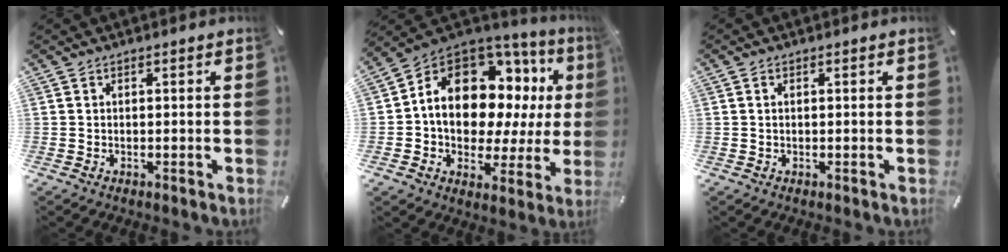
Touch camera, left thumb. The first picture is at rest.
{"total": 14.2, "force": [3.5, 9.8, 9.6], "torque": [-0.169, -0.040, 0.056]}
{"total": 0.8, "force": [0.1, 0.5, 0.7], "torque": [-0.015, 0.003, 0.001]}